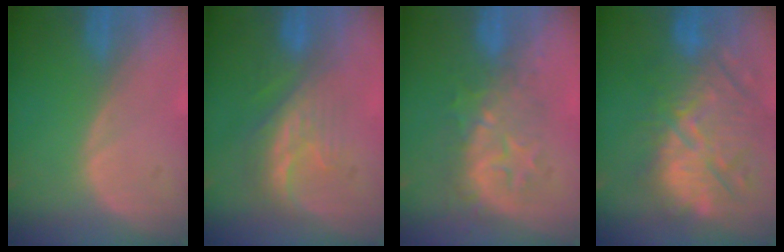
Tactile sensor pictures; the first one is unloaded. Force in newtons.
{"total": 8.3, "press": 7.2, "slide": 4.0}
{"total": 8.8, "press": 7.9, "slide": 4.0}
{"total": 12.8, "press": 12.2, "slide": 4.0}